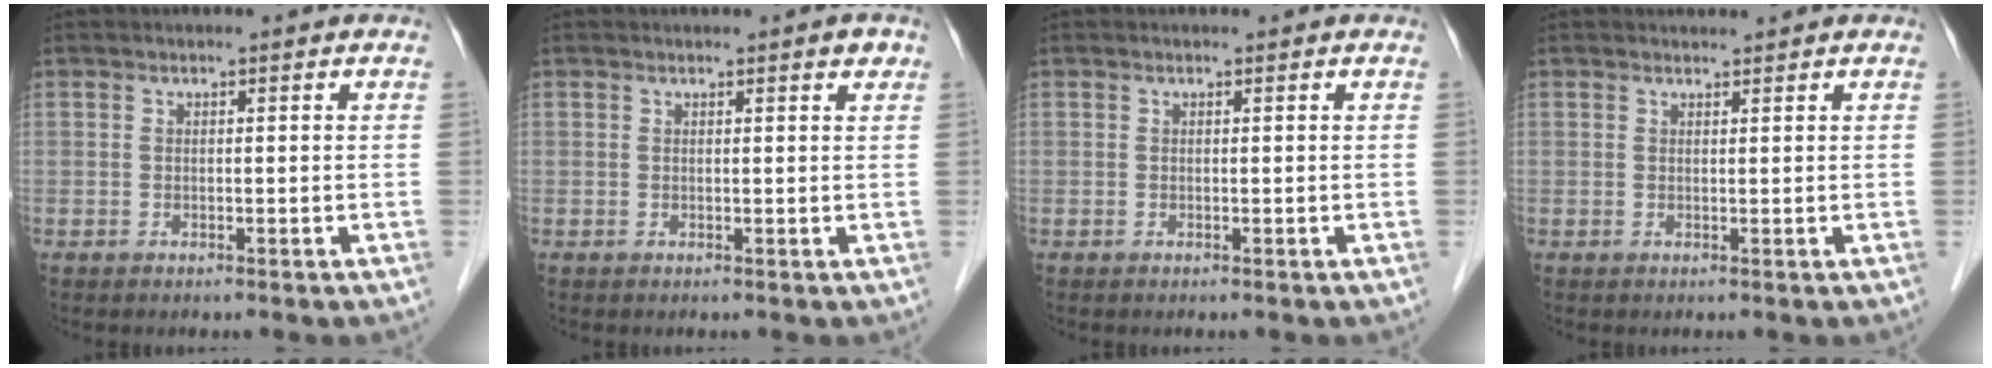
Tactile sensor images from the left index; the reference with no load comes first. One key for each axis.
{"total": 1.1, "fx": 0.8, "fy": 0.3, "fz": 0.7, "tx": -0.008, "ty": -0.003, "tz": 0.009}
{"total": 0.0}
{"total": 0.8, "fx": 0.8, "fy": 0.0, "fz": -0.1, "tx": -0.008, "ty": 0.001, "tz": 0.015}